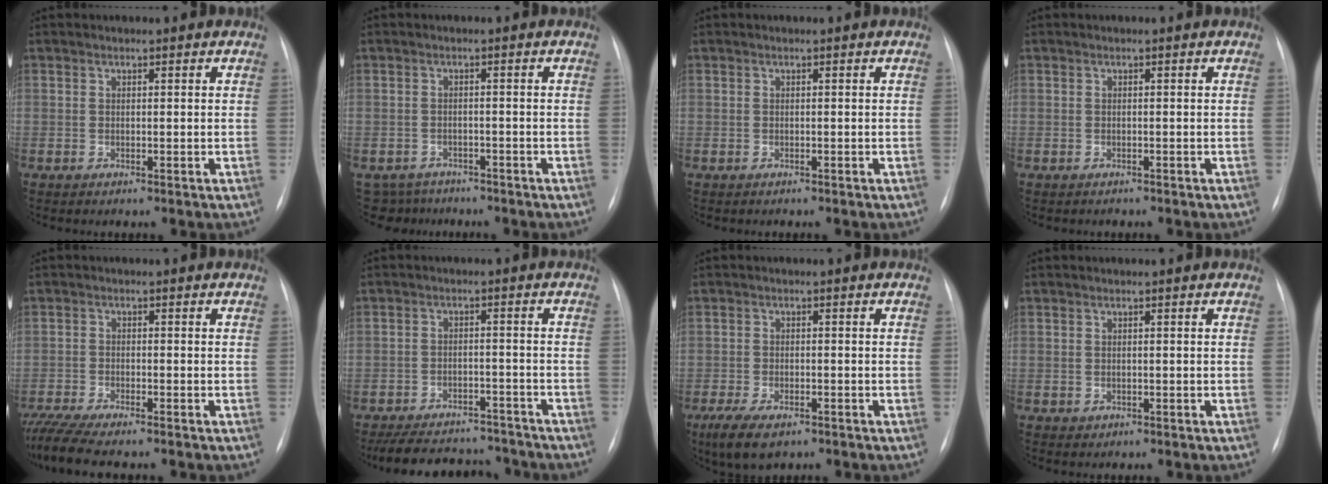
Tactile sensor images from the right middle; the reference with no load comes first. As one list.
[{"total": 5.1, "force": [-4.4, 2.6, -0.7], "torque": [0.014, 0.010, -0.065]}, {"total": 0.6, "force": [-0.4, 0.4, -0.1], "torque": [-0.005, 0.004, -0.007]}, {"total": 1.0, "force": [-0.8, 0.6, -0.1], "torque": [-0.007, 0.003, -0.012]}, {"total": 9.1, "force": [-7.8, 1.0, 4.5], "torque": [-0.081, -0.014, -0.128]}, {"total": 14.6, "force": [-13.1, 4.9, 4.1], "torque": [-0.075, 0.011, -0.177]}, {"total": 6.4, "force": [-4.2, 2.6, 4.0], "torque": [-0.079, -0.012, -0.067]}, {"total": 0.8, "force": [-0.3, 0.7, 0.1], "torque": [-0.001, 0.002, -0.002]}]